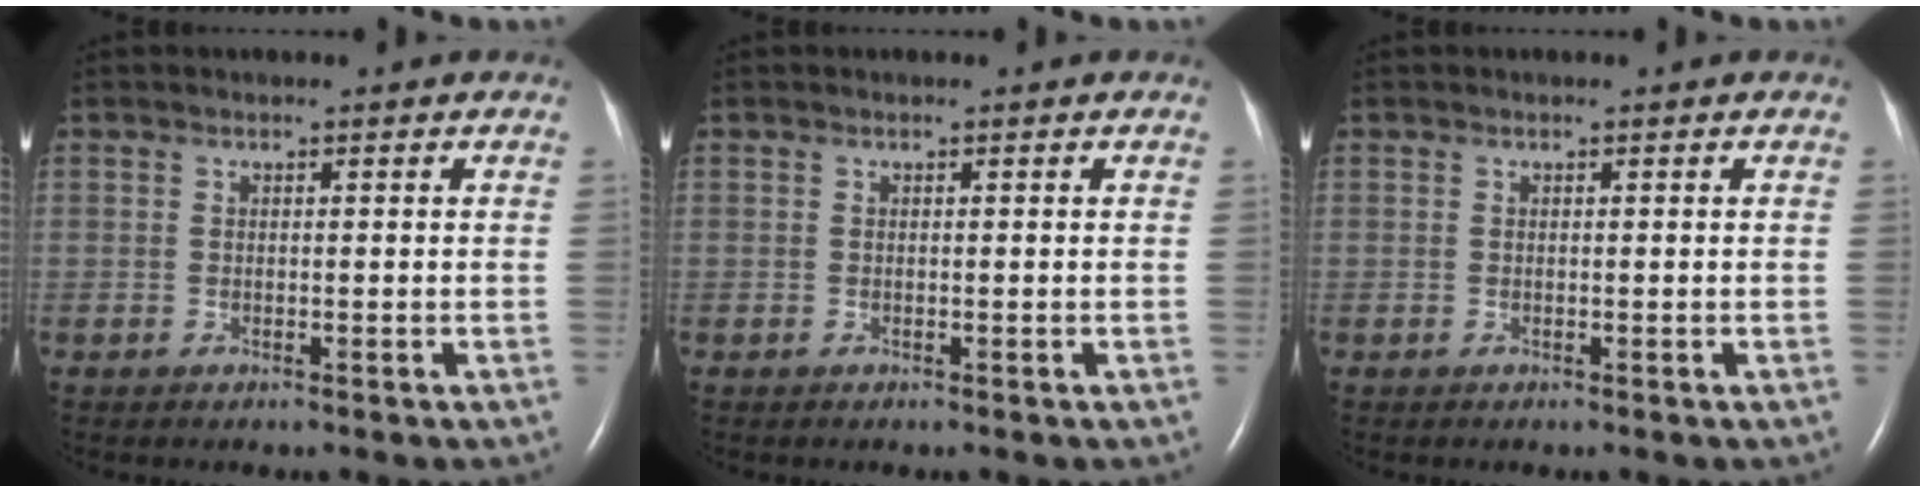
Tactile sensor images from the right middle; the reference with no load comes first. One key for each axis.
{"total": 0.0}
{"total": 0.0}